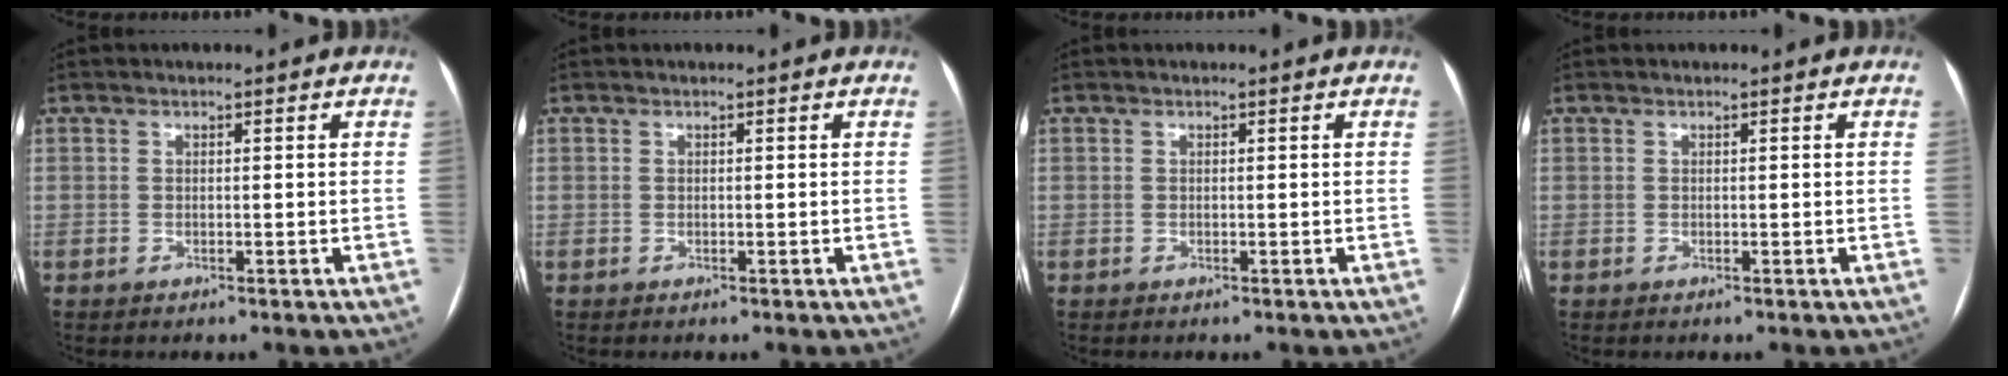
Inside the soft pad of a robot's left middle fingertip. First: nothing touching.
{"total": 0.0}
{"total": 0.0}
{"total": 0.0}